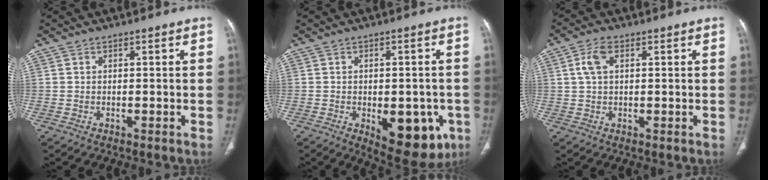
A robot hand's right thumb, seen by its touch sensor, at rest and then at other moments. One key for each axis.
{"total": 13.5, "fx": -4.6, "fy": 6.9, "fz": 10.7, "tx": -0.105, "ty": 0.003, "tz": -0.043}
{"total": 4.3, "fx": 1.4, "fy": 2.4, "fz": 3.3, "tx": -0.076, "ty": 0.011, "tz": 0.029}